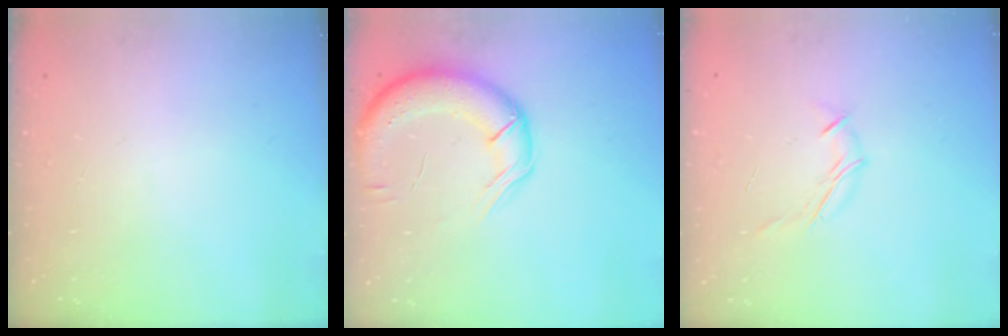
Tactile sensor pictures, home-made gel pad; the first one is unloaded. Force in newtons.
{"total": 14.4, "press": 14.0, "slide": 3.5}
{"total": 5.7, "press": 5.6, "slide": 0.7}